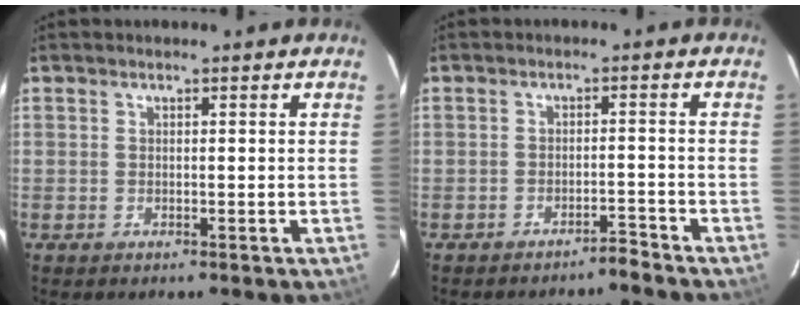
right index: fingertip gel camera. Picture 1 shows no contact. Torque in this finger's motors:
{"motor_torque": [0.25, -0.36, 0.09, 0.00]}